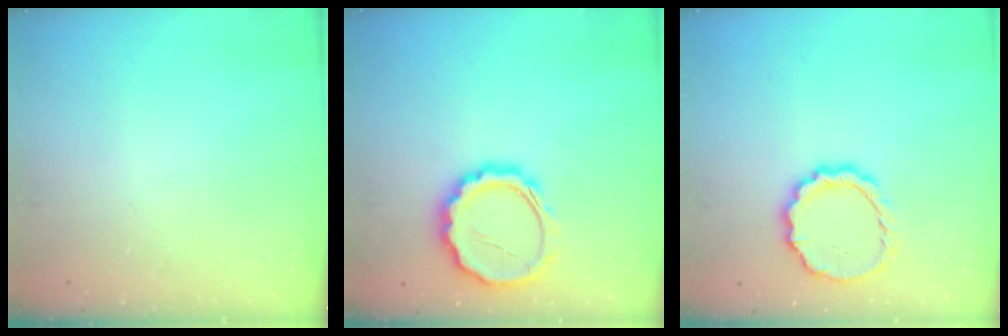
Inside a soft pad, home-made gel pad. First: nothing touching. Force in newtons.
{"total": 12.5, "press": 12.5, "slide": 1.1}
{"total": 10.7, "press": 10.4, "slide": 2.5}